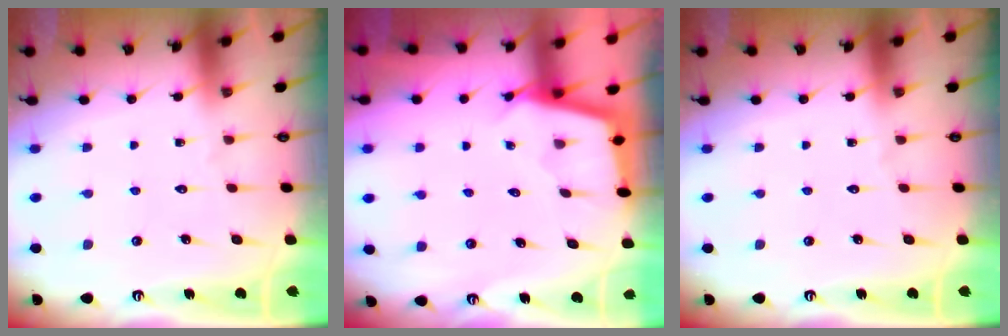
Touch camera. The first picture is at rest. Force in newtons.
{"total": 2.3, "press": 2.3, "slide": 0.1}
{"total": 0.0}